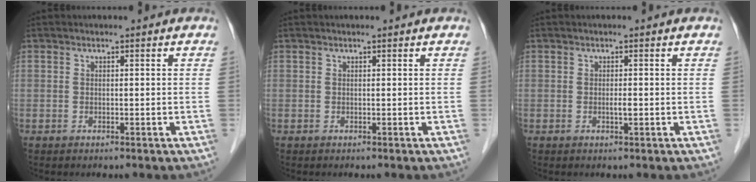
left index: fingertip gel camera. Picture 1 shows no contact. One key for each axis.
{"total": 0.5, "fx": 0.5, "fy": 0.0, "fz": 0.3, "tx": -0.005, "ty": 0.013, "tz": 0.007}
{"total": 0.8, "fx": -0.2, "fy": 0.0, "fz": 0.7, "tx": -0.014, "ty": -0.004, "tz": -0.004}